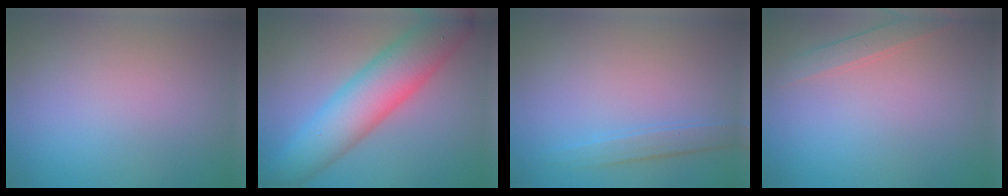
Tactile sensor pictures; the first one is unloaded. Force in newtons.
{"total": 8.7, "press": 8.7, "slide": 0.4}
{"total": 1.7, "press": 1.7, "slide": 0.1}
{"total": 1.8, "press": 1.8, "slide": 0.1}